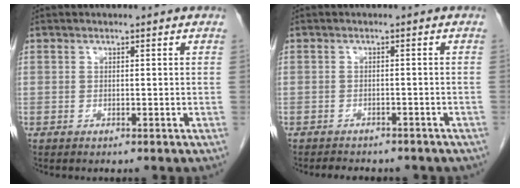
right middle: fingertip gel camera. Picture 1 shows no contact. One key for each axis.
{"total": 7.6, "fx": -6.5, "fy": 2.8, "fz": 2.8, "tx": -0.039, "ty": 0.006, "tz": -0.069}